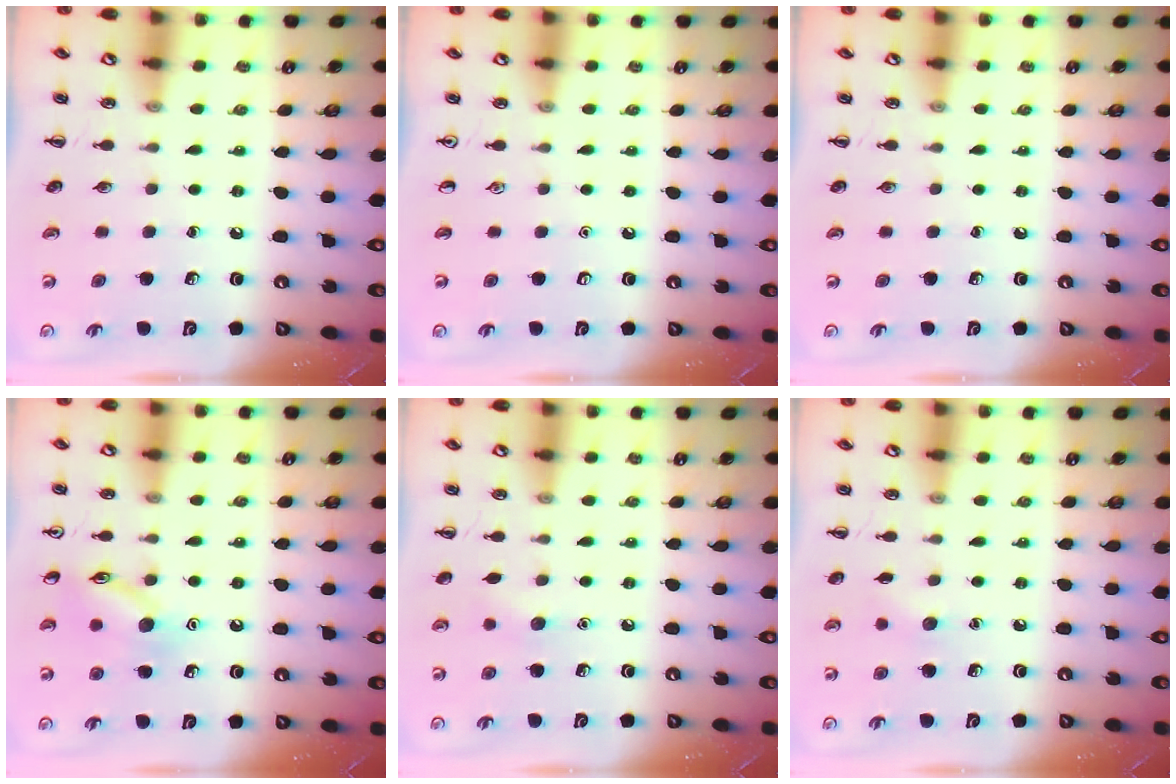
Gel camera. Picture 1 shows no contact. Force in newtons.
{"total": 0.0}
{"total": 0.0}
{"total": 11.3, "press": 11.3, "slide": 0.6}
{"total": 4.9, "press": 4.7, "slide": 1.4}
{"total": 4.8, "press": 4.6, "slide": 1.4}